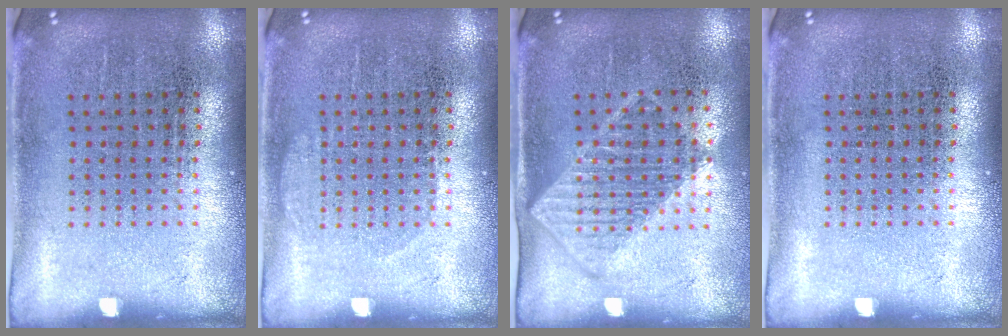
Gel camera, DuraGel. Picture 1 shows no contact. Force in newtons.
{"total": 0.9, "press": 0.9, "slide": 0.3}
{"total": 1.3, "press": 1.1, "slide": 0.6}
{"total": 0.0}